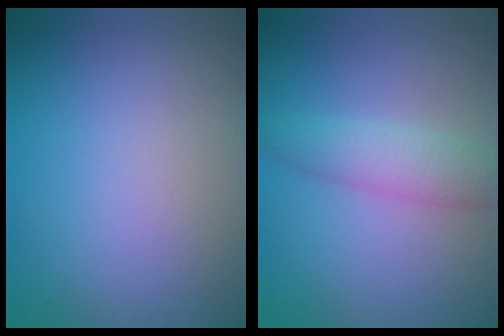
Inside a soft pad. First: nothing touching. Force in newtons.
{"total": 3.1, "press": 3.1, "slide": 0.1}